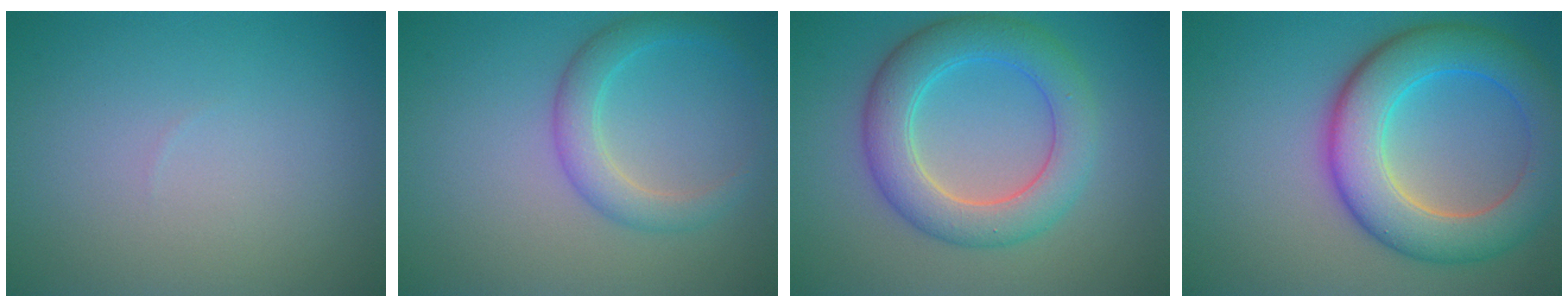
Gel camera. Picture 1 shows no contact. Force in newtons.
{"total": 3.0, "press": 3.0, "slide": 0.2}
{"total": 6.2, "press": 6.2, "slide": 0.3}
{"total": 8.7, "press": 8.7, "slide": 0.2}